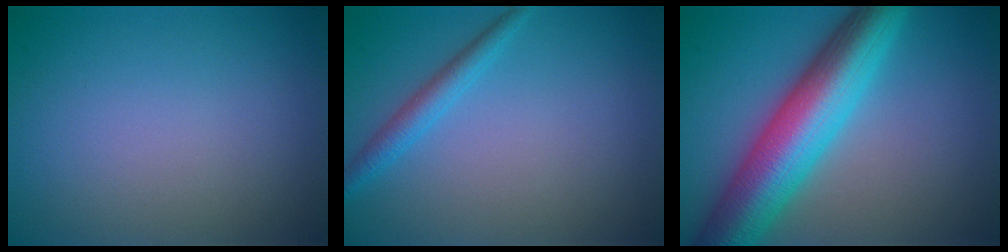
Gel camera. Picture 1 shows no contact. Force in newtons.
{"total": 2.1, "press": 2.1, "slide": 0.1}
{"total": 10.3, "press": 10.3, "slide": 0.3}